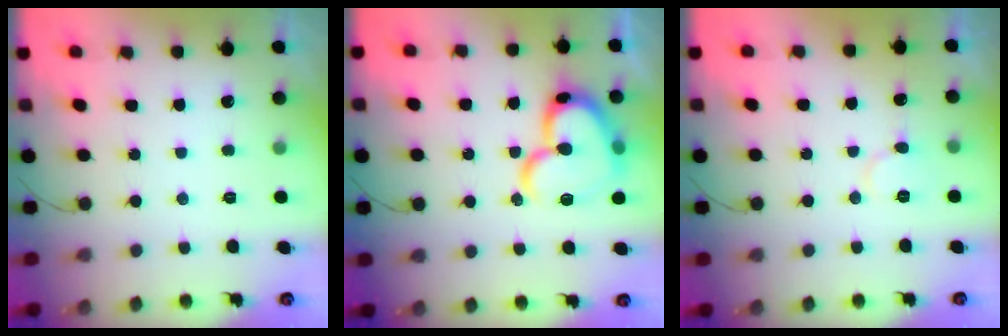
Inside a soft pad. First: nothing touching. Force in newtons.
{"total": 20.0, "press": 19.9, "slide": 2.4}
{"total": 6.0, "press": 6.0, "slide": 0.4}